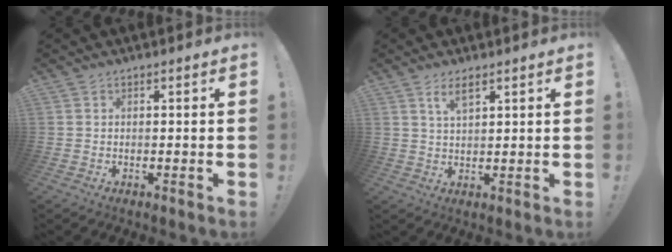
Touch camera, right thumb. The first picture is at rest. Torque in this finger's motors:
{"motor_torque": [0.63, 1.14, 0.77, 0.11, 0.02]}